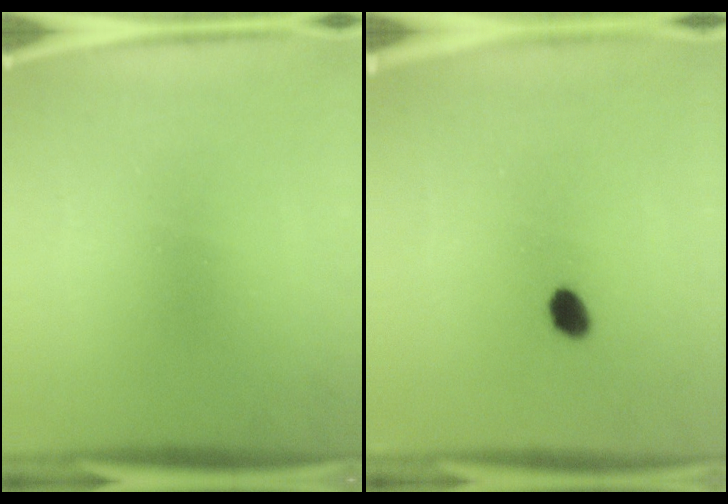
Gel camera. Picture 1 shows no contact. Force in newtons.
{"total": 2.7}